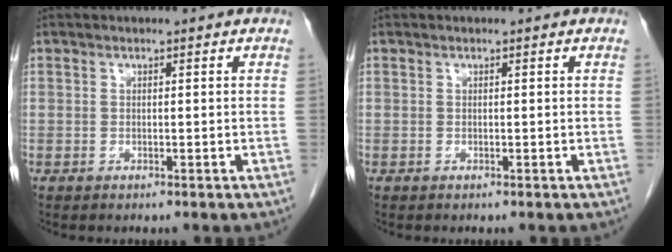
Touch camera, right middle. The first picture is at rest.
{"total": 0.0}